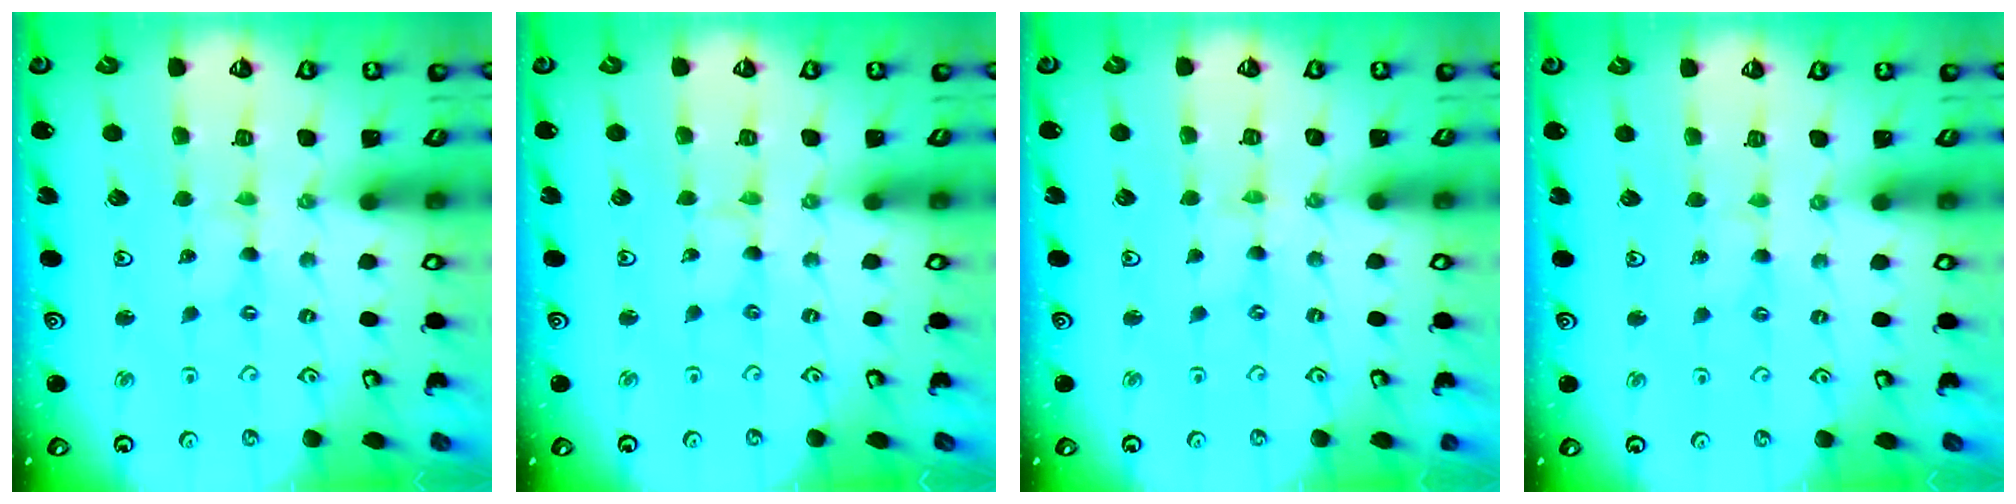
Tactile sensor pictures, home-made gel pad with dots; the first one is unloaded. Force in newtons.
{"total": 0.0}
{"total": 0.0}
{"total": 1.2, "press": 1.2, "slide": 0.2}